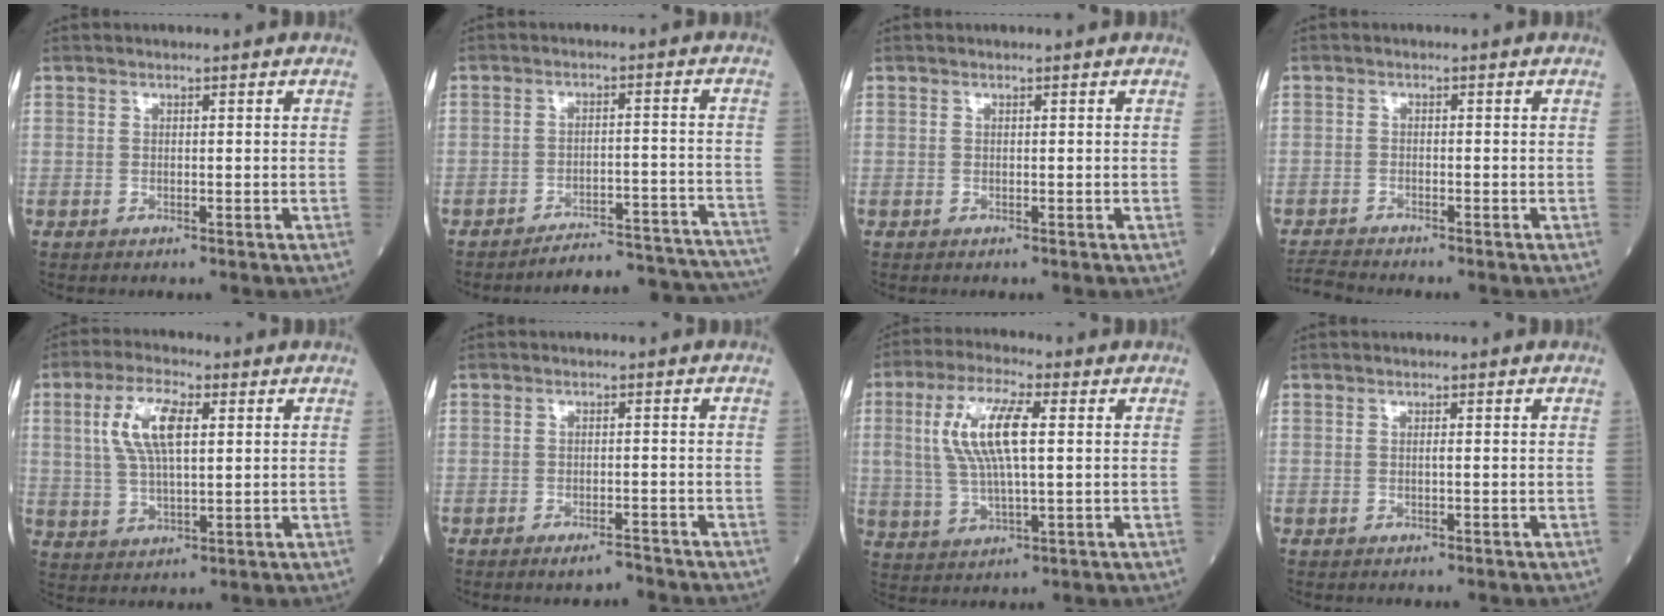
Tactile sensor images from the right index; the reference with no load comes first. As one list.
[{"total": 18.4, "force": [-18.1, 1.0, 3.0], "torque": [0.008, 0.018, -0.220]}, {"total": 0.0}, {"total": 2.8, "force": [-2.8, -0.1, -0.1], "torque": [0.000, -0.016, -0.052]}, {"total": 8.7, "force": [2.6, 2.8, 7.9], "torque": [-0.167, 0.012, 0.051]}, {"total": 2.3, "force": [-2.1, 0.3, 1.0], "torque": [-0.016, -0.002, -0.032]}, {"total": 10.5, "force": [2.0, 2.6, 10.0], "torque": [-0.215, 0.011, 0.041]}, {"total": 0.0}]